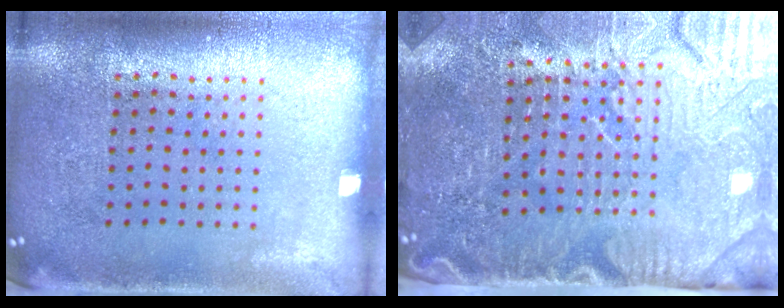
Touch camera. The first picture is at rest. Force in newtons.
{"total": 5.1, "press": 4.5, "slide": 2.5}